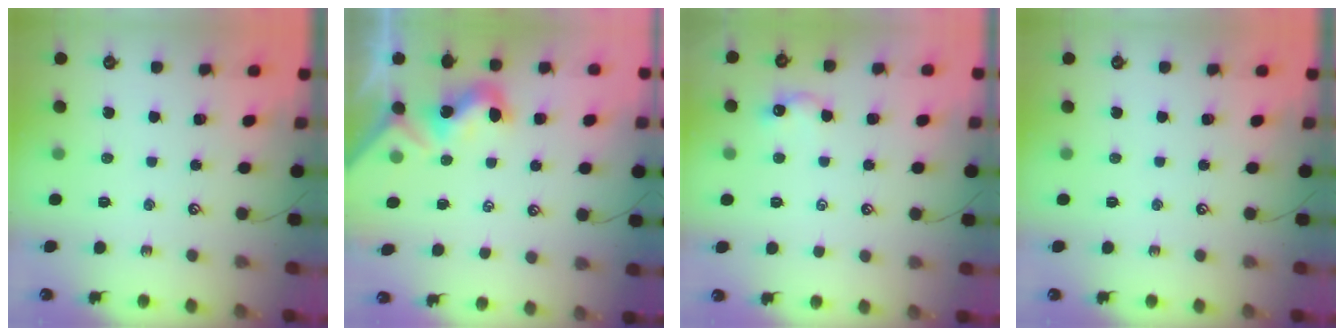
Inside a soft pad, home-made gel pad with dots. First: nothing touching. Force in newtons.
{"total": 1.8, "press": 1.8, "slide": 0.2}
{"total": 1.6, "press": 1.5, "slide": 0.6}
{"total": 0.0}